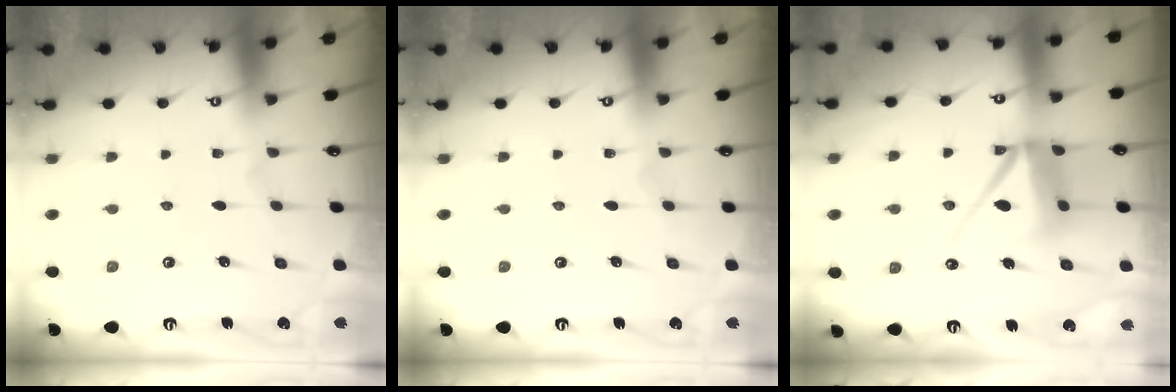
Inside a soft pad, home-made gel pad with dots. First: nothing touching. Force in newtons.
{"total": 0.0}
{"total": 10.6, "press": 10.5, "slide": 1.6}